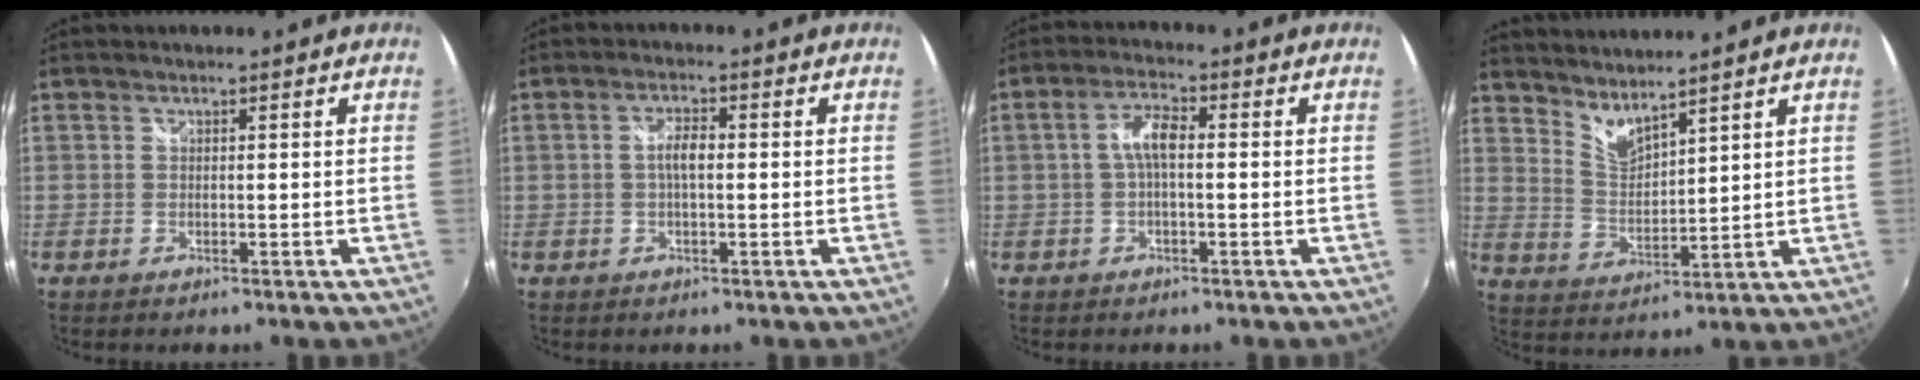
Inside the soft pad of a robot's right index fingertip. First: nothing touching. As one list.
[{"total": 3.1, "force": [-0.1, 1.1, 2.9], "torque": [-0.056, 0.006, -0.003]}, {"total": 4.6, "force": [-0.2, 1.6, 4.3], "torque": [-0.087, 0.013, -0.005]}, {"total": 6.2, "force": [5.5, 0.9, 2.5], "torque": [-0.044, -0.008, 0.107]}]